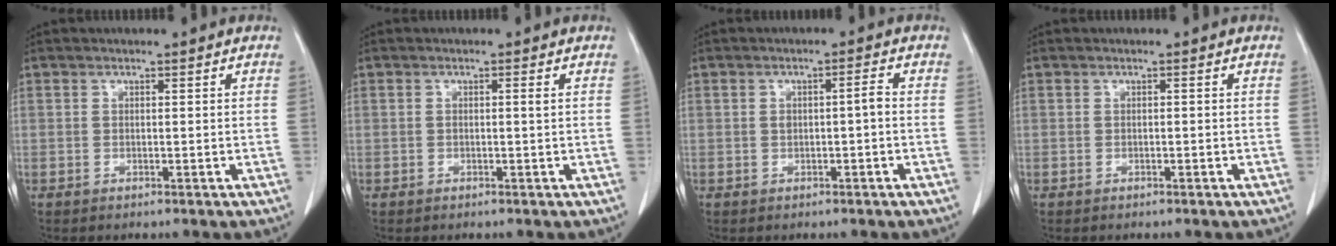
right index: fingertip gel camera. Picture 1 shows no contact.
{"total": 0.7, "force": [0.0, -0.1, 0.7], "torque": [-0.014, -0.001, -0.001]}
{"total": 2.3, "force": [-0.3, 0.5, 2.3], "torque": [-0.040, 0.006, -0.003]}
{"total": 0.0}